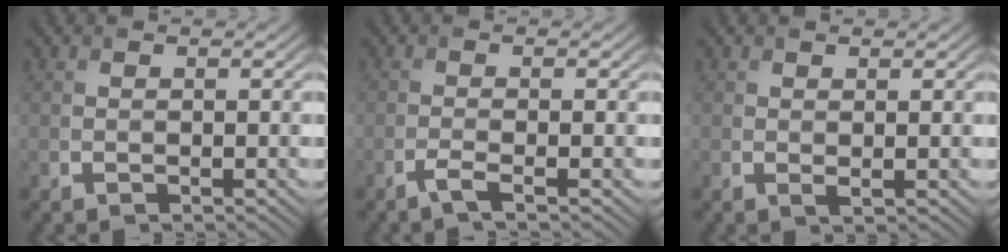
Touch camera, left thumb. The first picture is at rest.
{"total": 1.8, "force": [-1.1, 0.2, 1.4], "torque": [-0.022, 0.004, -0.034]}
{"total": 0.6, "force": [0.3, 0.1, 0.5], "torque": [-0.010, -0.002, 0.005]}